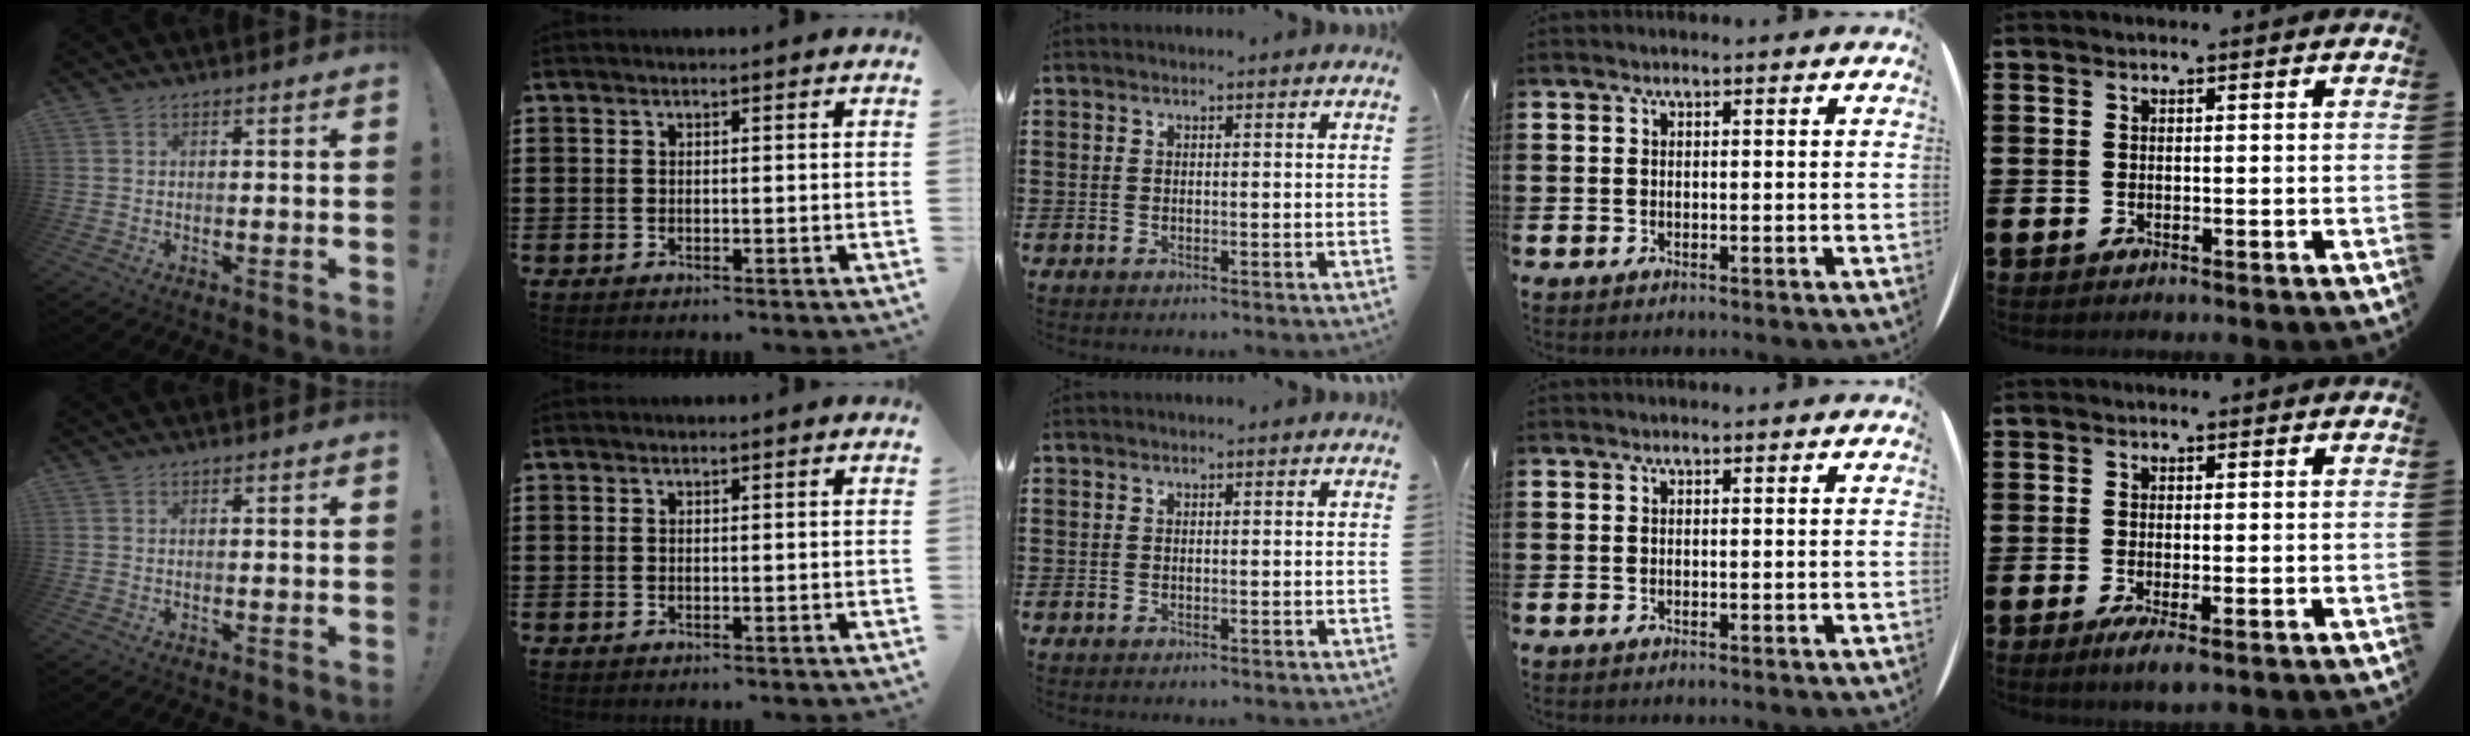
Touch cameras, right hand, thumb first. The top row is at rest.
{"little": {"total": 1.8, "force": [-0.5, 0.2, 1.7], "torque": [-0.031, -0.003, -0.009]}}